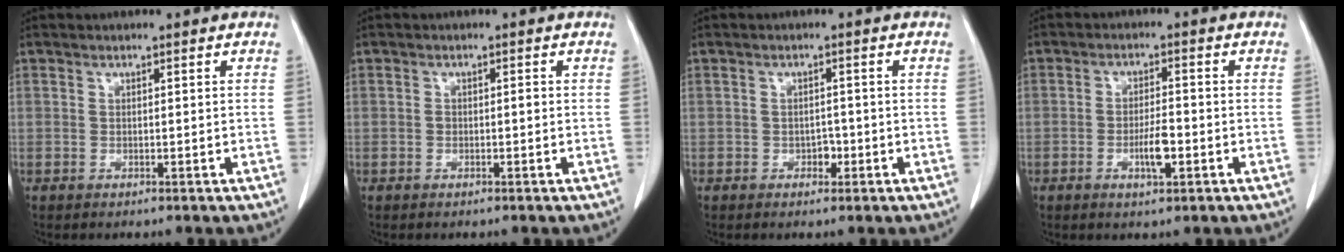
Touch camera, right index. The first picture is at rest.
{"total": 1.0, "force": [-0.2, 0.5, 0.8], "torque": [-0.016, 0.002, -0.001]}
{"total": 1.6, "force": [-0.7, 1.1, 1.0], "torque": [-0.011, 0.004, -0.008]}
{"total": 4.3, "force": [-1.5, 1.0, 3.9], "torque": [-0.072, -0.001, -0.023]}